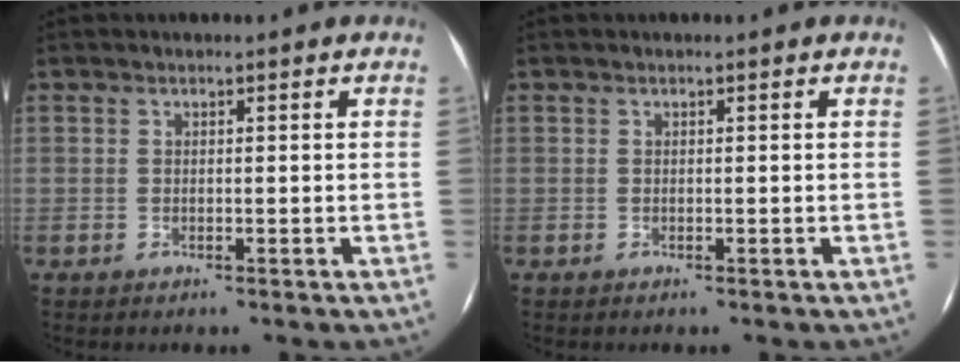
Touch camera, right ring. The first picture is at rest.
{"total": 0.0}